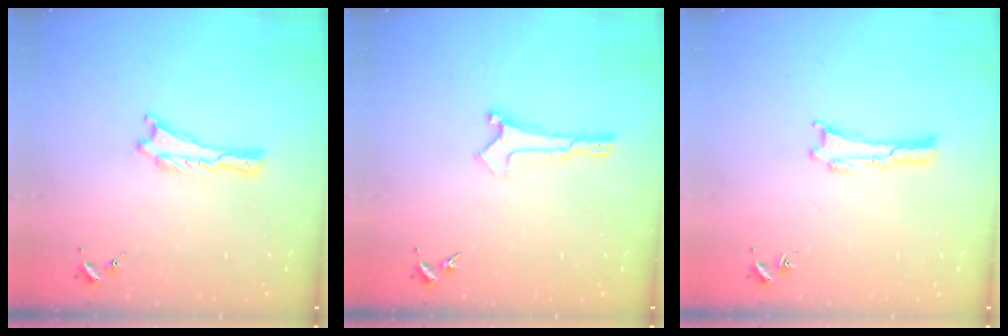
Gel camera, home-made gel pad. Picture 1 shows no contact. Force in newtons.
{"total": 0.0}
{"total": 0.0}